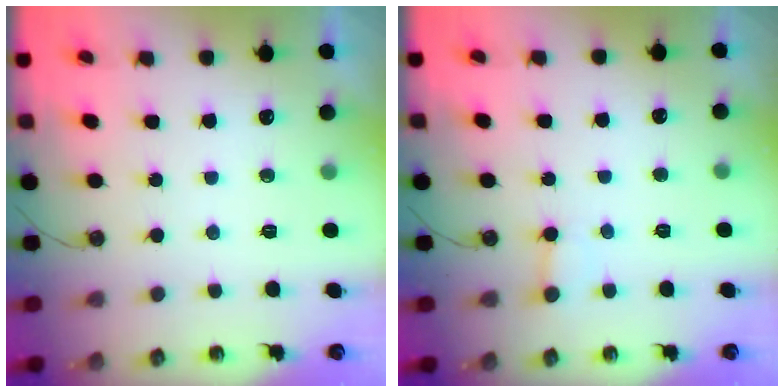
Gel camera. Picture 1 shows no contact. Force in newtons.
{"total": 2.4, "press": 2.4, "slide": 0.1}